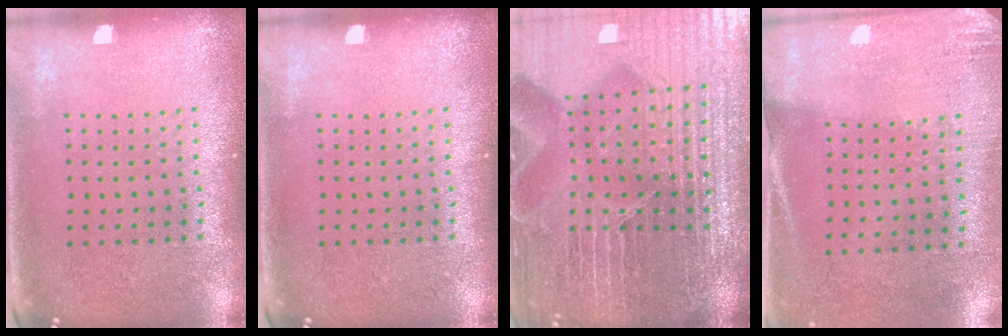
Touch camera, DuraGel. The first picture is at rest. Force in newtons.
{"total": 0.0}
{"total": 5.4, "press": 5.1, "slide": 1.9}
{"total": 2.7, "press": 2.4, "slide": 1.3}